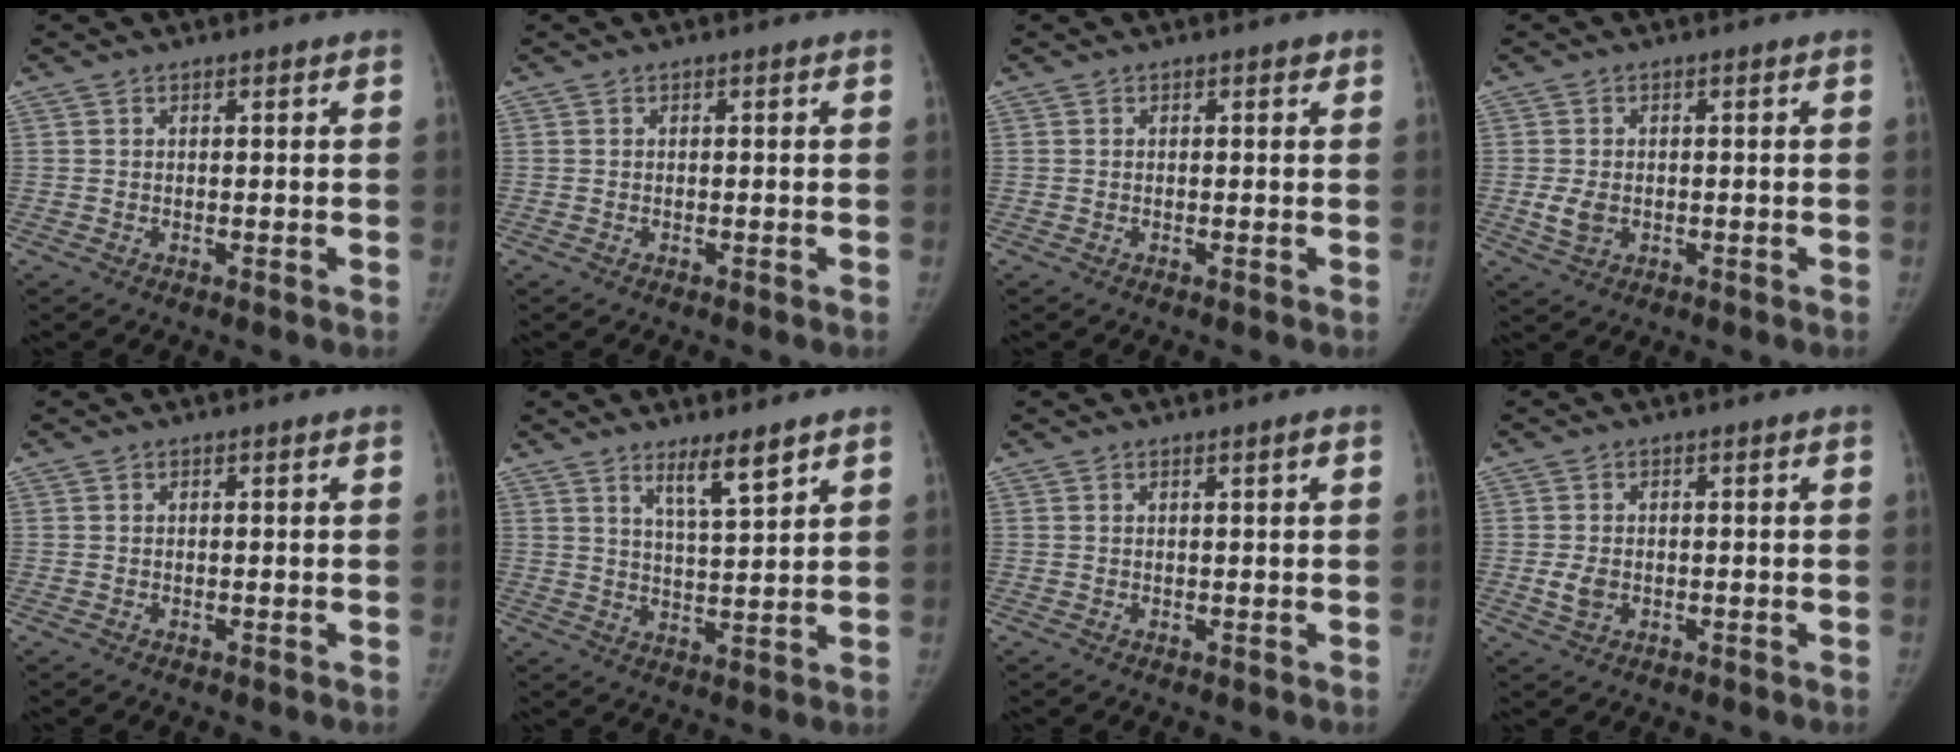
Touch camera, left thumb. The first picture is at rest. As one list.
[{"total": 0.0}, {"total": 0.7, "force": [0.4, 0.4, 0.4], "torque": [-0.001, -0.001, 0.002]}, {"total": 3.2, "force": [-0.6, 2.3, 2.2], "torque": [-0.042, -0.003, -0.007]}, {"total": 0.0}, {"total": 6.4, "force": [4.6, 0.7, 4.4], "torque": [-0.070, -0.037, 0.080]}, {"total": 0.8, "force": [0.4, -0.1, 0.7], "torque": [-0.013, -0.001, 0.008]}, {"total": 2.8, "force": [-0.6, 2.0, 1.8], "torque": [-0.033, -0.001, -0.009]}]